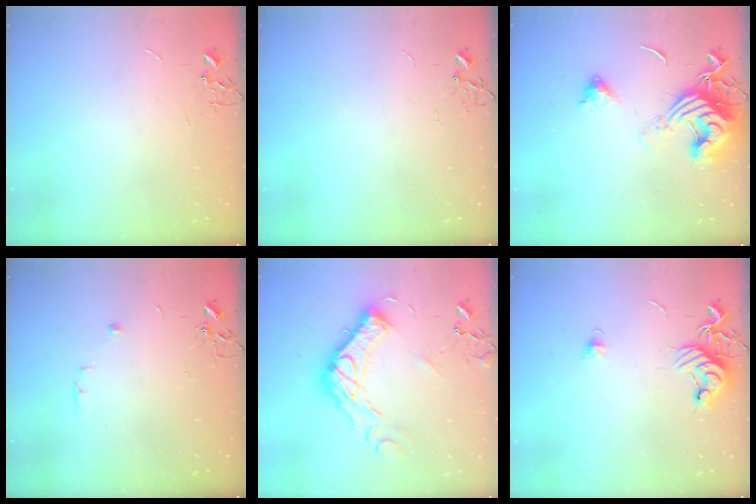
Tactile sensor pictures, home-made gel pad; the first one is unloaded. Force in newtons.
{"total": 0.0}
{"total": 15.0, "press": 14.8, "slide": 1.8}
{"total": 5.3, "press": 5.1, "slide": 1.3}
{"total": 18.0, "press": 18.0, "slide": 1.2}
{"total": 10.3, "press": 10.2, "slide": 1.2}